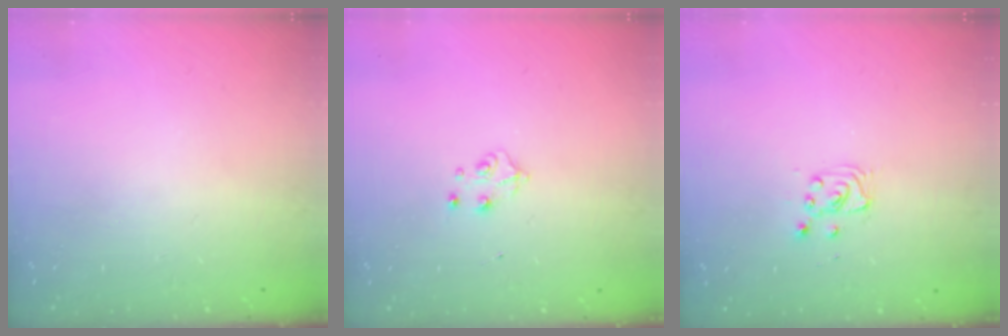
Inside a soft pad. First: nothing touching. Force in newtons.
{"total": 4.4, "press": 4.4, "slide": 0.7}
{"total": 4.4, "press": 4.4, "slide": 0.5}